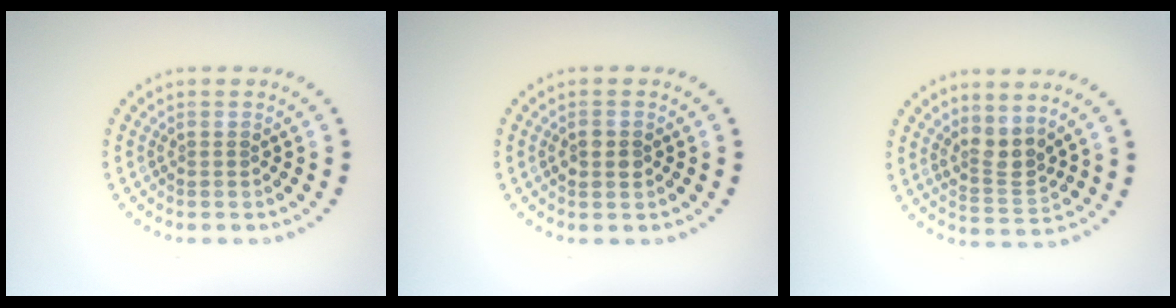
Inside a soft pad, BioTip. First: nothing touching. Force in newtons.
{"total": 2.0, "press": 2.0, "slide": 0.1}
{"total": 2.5, "press": 2.0, "slide": 1.5}